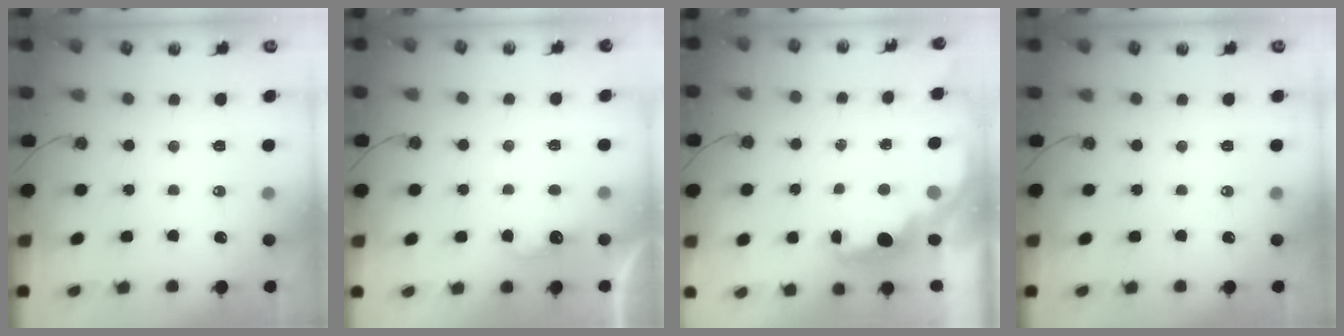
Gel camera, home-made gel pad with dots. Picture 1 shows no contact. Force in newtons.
{"total": 3.9, "press": 3.8, "slide": 0.9}
{"total": 2.2, "press": 2.1, "slide": 0.8}
{"total": 0.0}